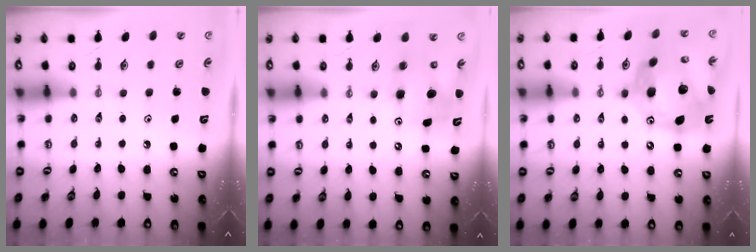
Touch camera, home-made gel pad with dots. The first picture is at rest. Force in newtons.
{"total": 8.3, "press": 8.0, "slide": 2.0}
{"total": 20.7, "press": 20.6, "slide": 2.0}